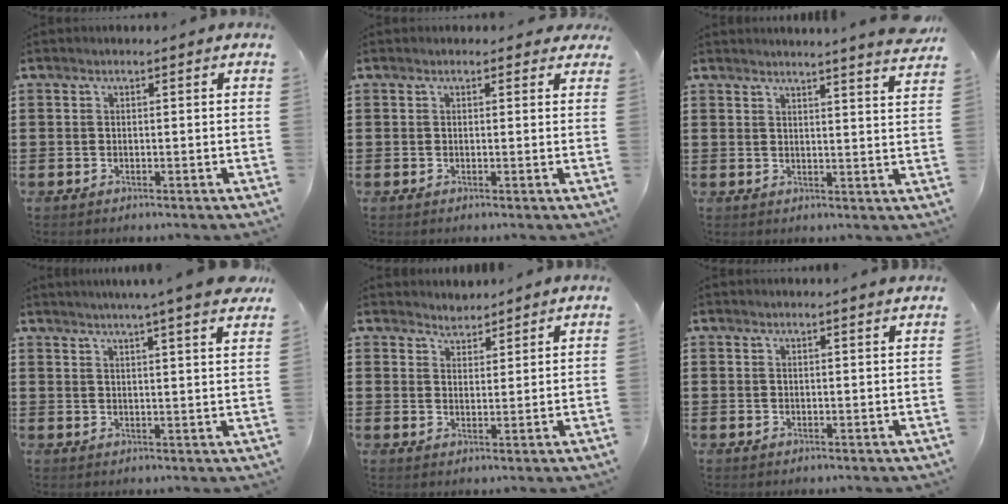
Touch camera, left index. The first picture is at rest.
{"total": 1.0, "force": [0.6, 0.7, 0.4], "torque": [-0.003, 0.005, 0.008]}
{"total": 3.6, "force": [3.4, -1.0, 0.7], "torque": [-0.019, -0.024, 0.057]}
{"total": 4.8, "force": [4.1, -0.9, 2.3], "torque": [-0.049, -0.021, 0.067]}
{"total": 2.9, "force": [2.7, 0.9, -0.5], "torque": [0.000, -0.002, 0.051]}
{"total": 1.2, "force": [1.1, -0.2, 0.4], "torque": [-0.008, -0.001, 0.021]}